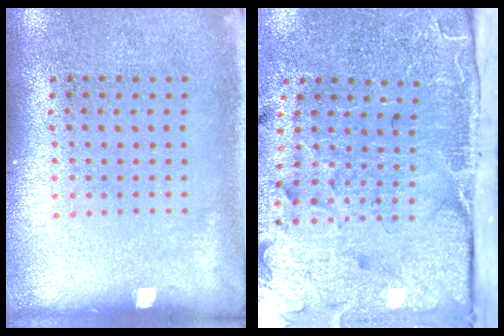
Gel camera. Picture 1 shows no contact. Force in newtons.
{"total": 5.0, "press": 3.9, "slide": 3.1}